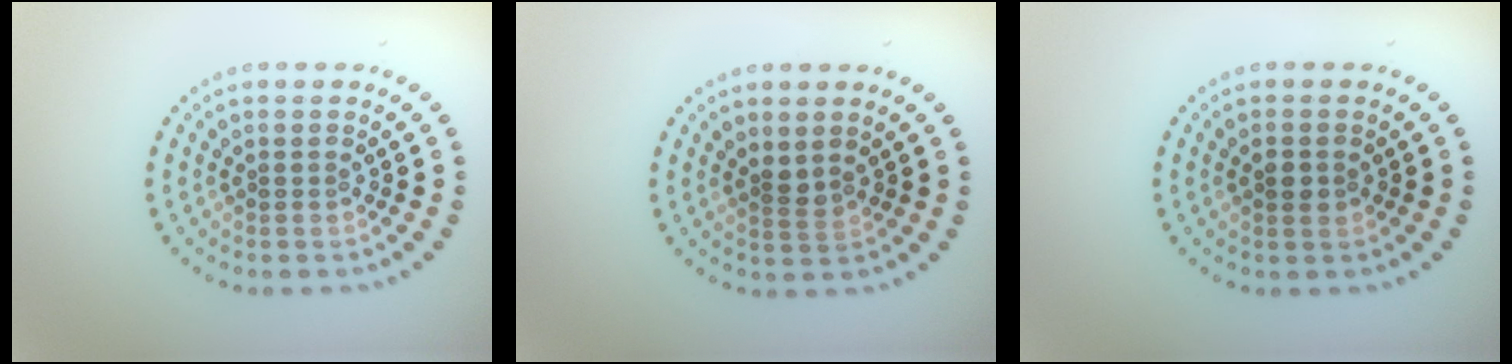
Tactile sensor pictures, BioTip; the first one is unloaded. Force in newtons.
{"total": 1.5, "press": 1.2, "slide": 0.9}
{"total": 1.3, "press": 1.3, "slide": 0.1}